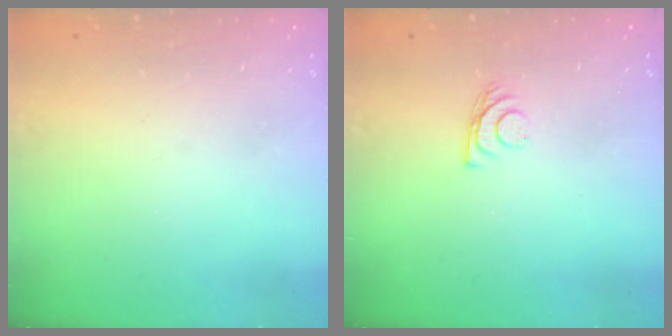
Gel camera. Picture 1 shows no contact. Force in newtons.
{"total": 7.2, "press": 7.2, "slide": 0.6}